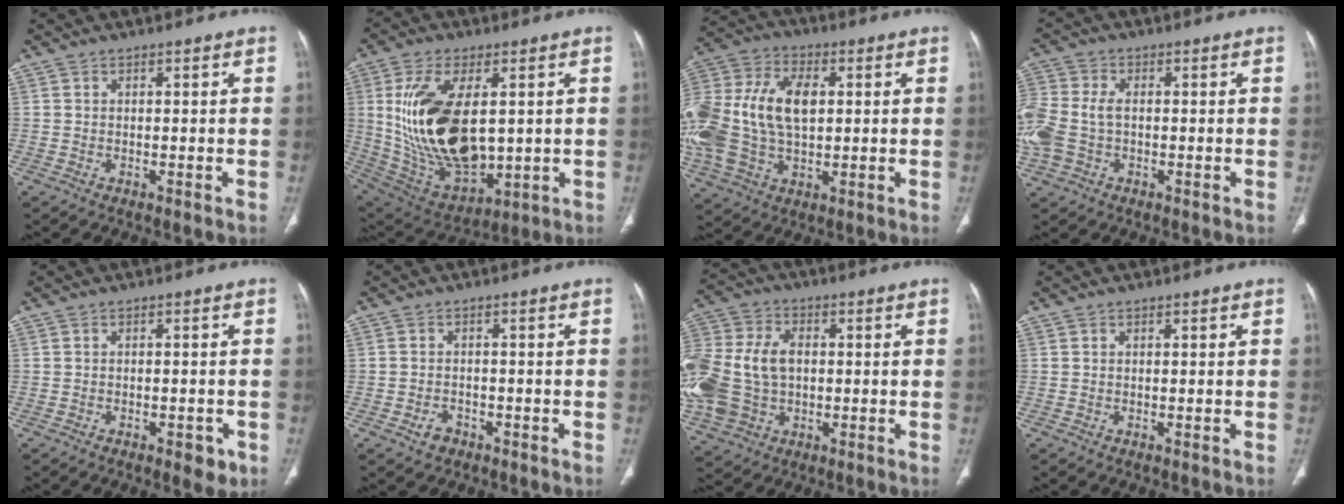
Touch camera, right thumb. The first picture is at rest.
{"total": 22.8, "force": [2.3, 12.2, 19.2], "torque": [-0.361, -0.020, 0.066]}
{"total": 24.3, "force": [1.7, 15.3, 18.8], "torque": [-0.440, 0.017, 0.041]}
{"total": 11.8, "force": [-1.3, 8.1, 8.5], "torque": [-0.232, 0.018, -0.023]}
{"total": 3.6, "force": [-1.7, 1.8, 2.7], "torque": [-0.023, 0.004, -0.017]}
{"total": 2.7, "force": [-1.5, 2.0, 1.1], "torque": [-0.017, 0.014, -0.020]}
{"total": 22.6, "force": [-0.8, 16.5, 15.4], "torque": [-0.379, 0.017, 0.001]}
{"total": 0.0}